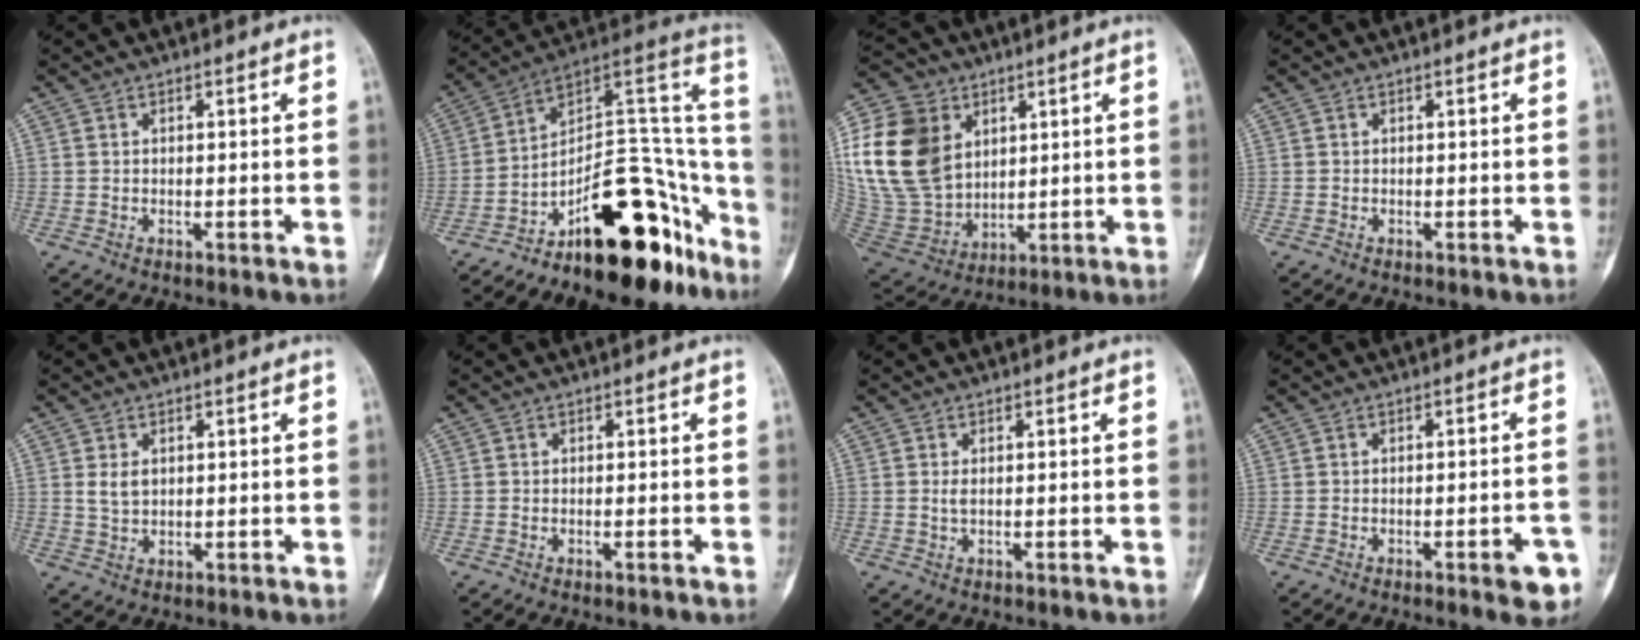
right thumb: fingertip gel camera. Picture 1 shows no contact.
{"total": 25.5, "force": [-16.1, 10.6, 16.6], "torque": [-0.139, 0.136, -0.246]}
{"total": 22.8, "force": [6.0, 17.2, 13.6], "torque": [-0.274, -0.009, 0.127]}
{"total": 0.0}
{"total": 2.9, "force": [0.8, 2.0, 2.0], "torque": [-0.030, -0.004, 0.019]}
{"total": 0.5, "force": [-0.3, 0.1, 0.4], "torque": [-0.012, 0.002, -0.002]}
{"total": 0.8, "force": [0.1, 0.3, 0.7], "torque": [-0.018, -0.002, 0.005]}
{"total": 5.0, "force": [-2.4, 1.5, 4.1], "torque": [-0.039, 0.012, -0.026]}